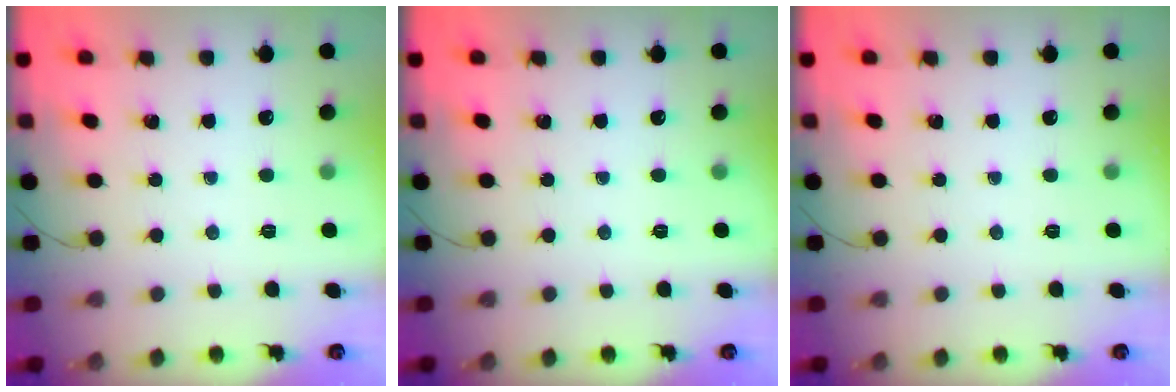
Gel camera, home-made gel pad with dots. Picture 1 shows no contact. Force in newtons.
{"total": 0.0}
{"total": 0.0}